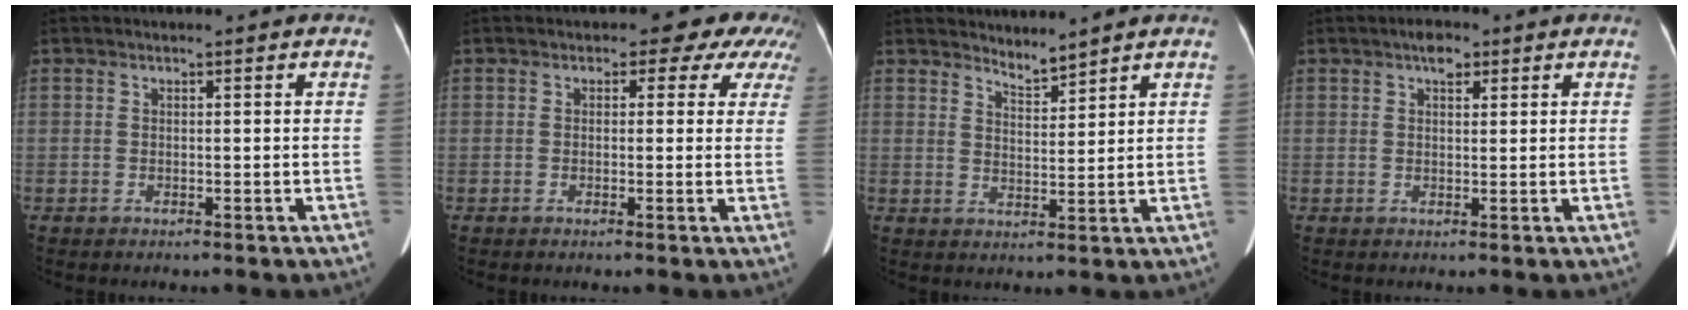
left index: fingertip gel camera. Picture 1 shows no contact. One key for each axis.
{"total": 6.3, "fx": 4.2, "fy": 4.0, "fz": 2.4, "tx": -0.010, "ty": 0.015, "tz": 0.021}
{"total": 2.7, "fx": 2.7, "fy": -0.1, "fz": 0.2, "tx": -0.009, "ty": -0.007, "tz": 0.053}
{"total": 2.5, "fx": 1.5, "fy": 1.2, "fz": 1.6, "tx": -0.032, "ty": 0.006, "tz": 0.022}